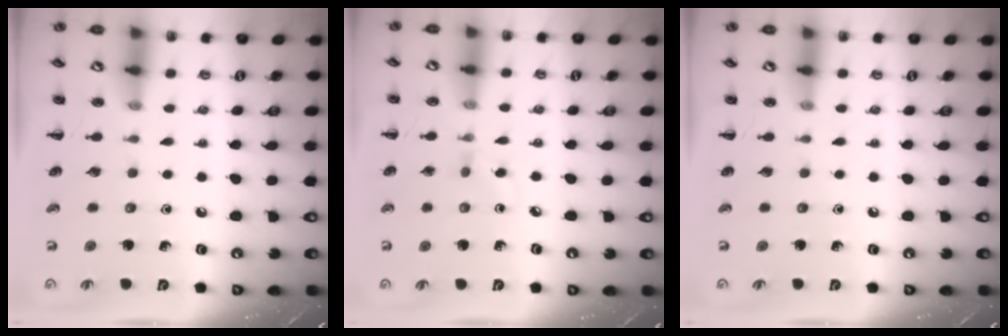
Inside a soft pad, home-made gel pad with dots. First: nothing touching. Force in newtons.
{"total": 2.9, "press": 2.7, "slide": 1.0}
{"total": 0.0}